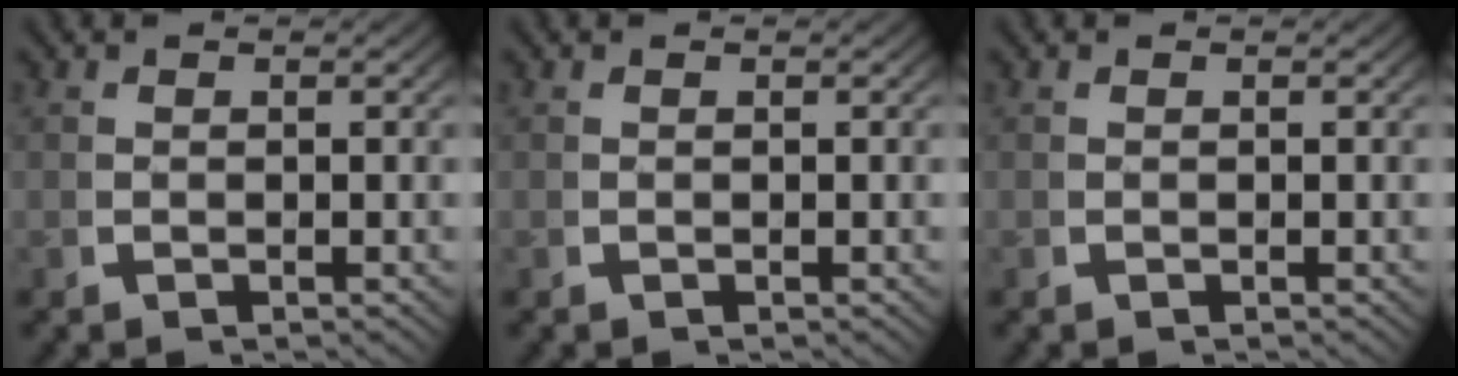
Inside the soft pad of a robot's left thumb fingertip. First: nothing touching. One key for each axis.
{"total": 0.0}
{"total": 0.0}